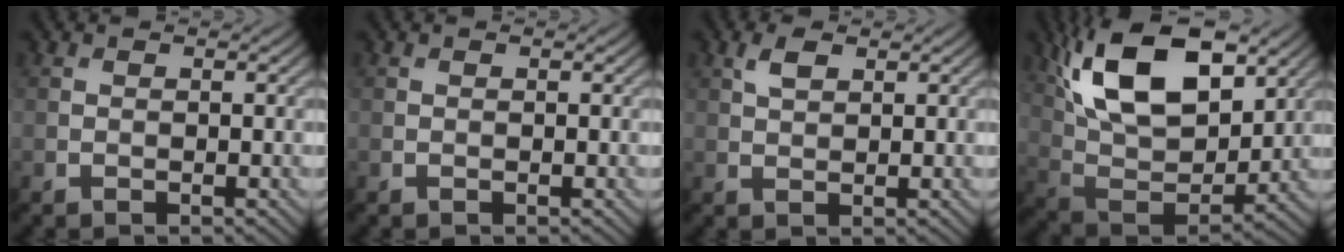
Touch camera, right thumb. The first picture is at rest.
{"total": 0.0}
{"total": 2.3, "force": [1.2, 1.1, 1.6], "torque": [-0.037, 0.004, 0.025]}
{"total": 17.1, "force": [7.9, 8.8, 12.4], "torque": [-0.245, 0.011, 0.128]}